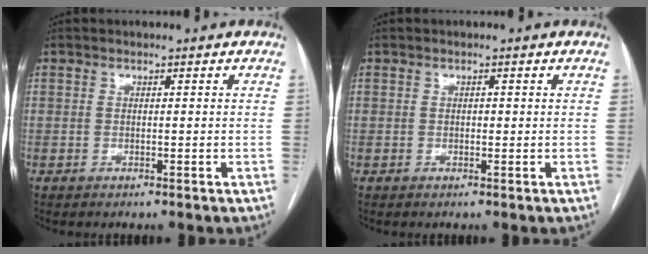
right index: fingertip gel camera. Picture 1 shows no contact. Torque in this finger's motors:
{"motor_torque": [0.08, 0.07, 0.03, 0.01]}